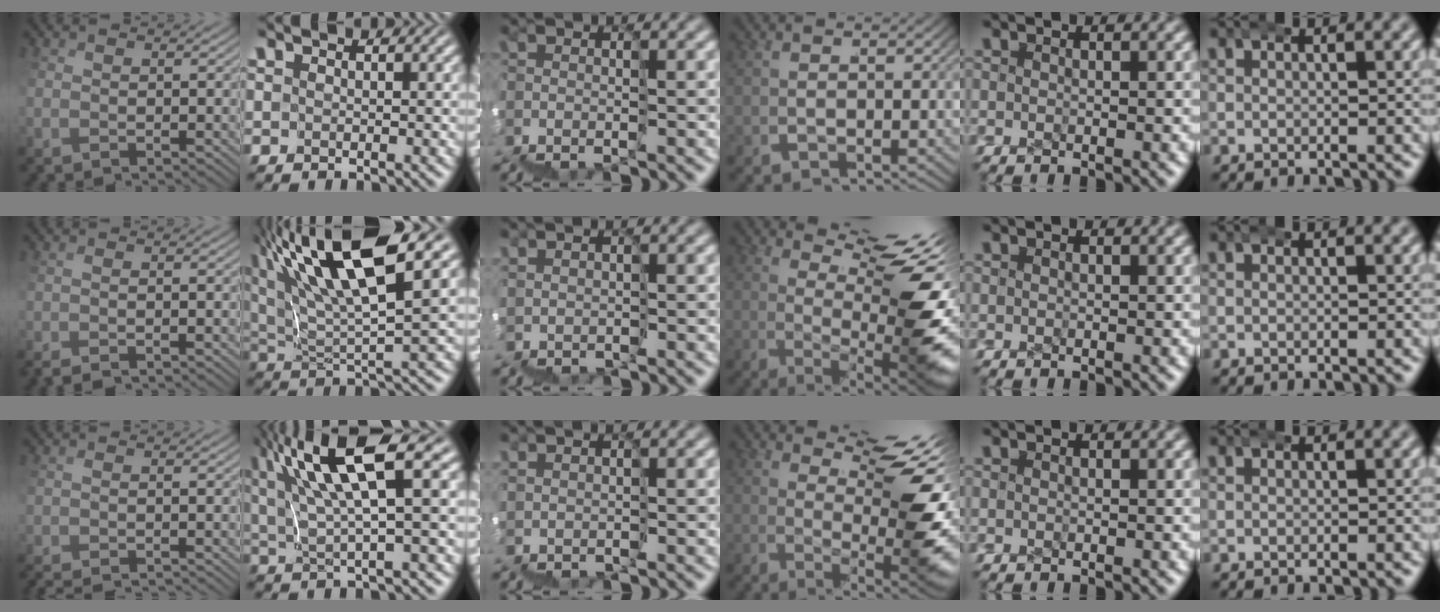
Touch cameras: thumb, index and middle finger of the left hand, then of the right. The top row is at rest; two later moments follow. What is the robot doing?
{"motion": "wrap", "object": "ethernet cable"}